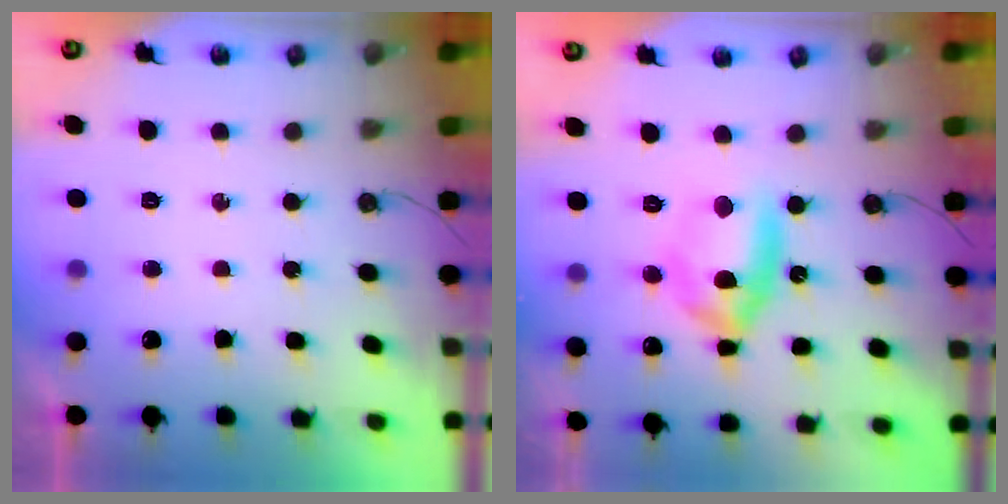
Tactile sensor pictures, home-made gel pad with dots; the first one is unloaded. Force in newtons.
{"total": 11.2, "press": 11.1, "slide": 1.4}